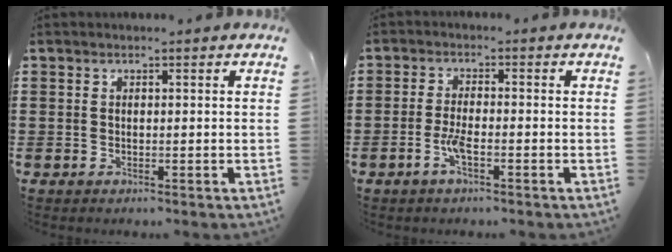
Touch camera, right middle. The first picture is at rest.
{"total": 3.5, "force": [-1.5, 0.8, 3.0], "torque": [-0.067, -0.001, -0.031]}